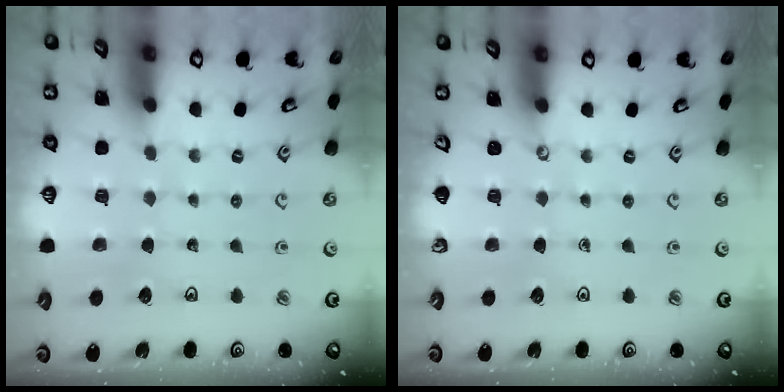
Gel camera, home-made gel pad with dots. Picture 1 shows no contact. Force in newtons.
{"total": 0.0}